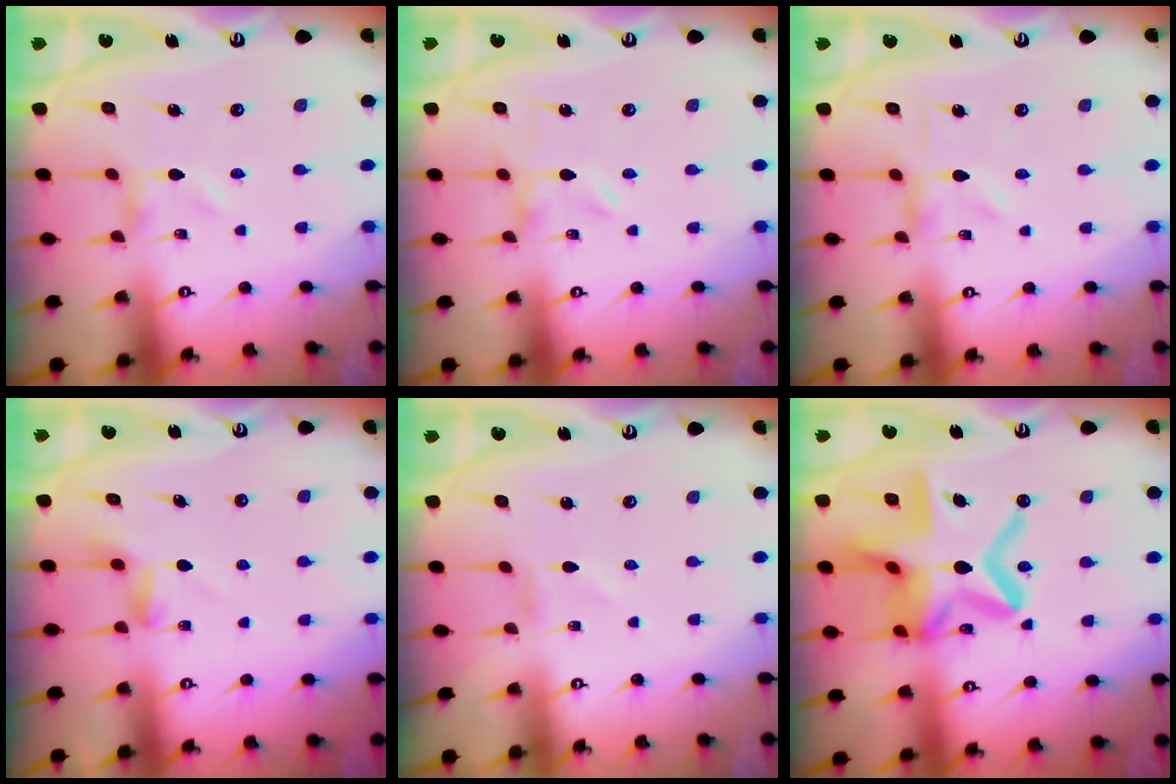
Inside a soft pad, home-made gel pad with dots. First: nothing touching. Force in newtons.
{"total": 0.0}
{"total": 1.8, "press": 1.8, "slide": 0.3}
{"total": 2.6, "press": 2.6, "slide": 0.4}
{"total": 0.5, "press": 0.5, "slide": 0.2}
{"total": 22.5, "press": 22.4, "slide": 1.9}